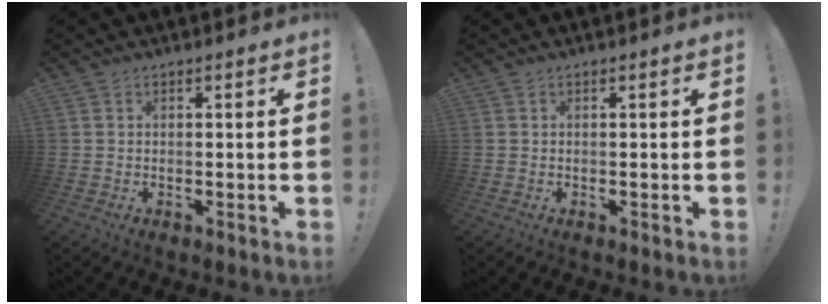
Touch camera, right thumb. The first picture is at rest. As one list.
[{"total": 0.0}]